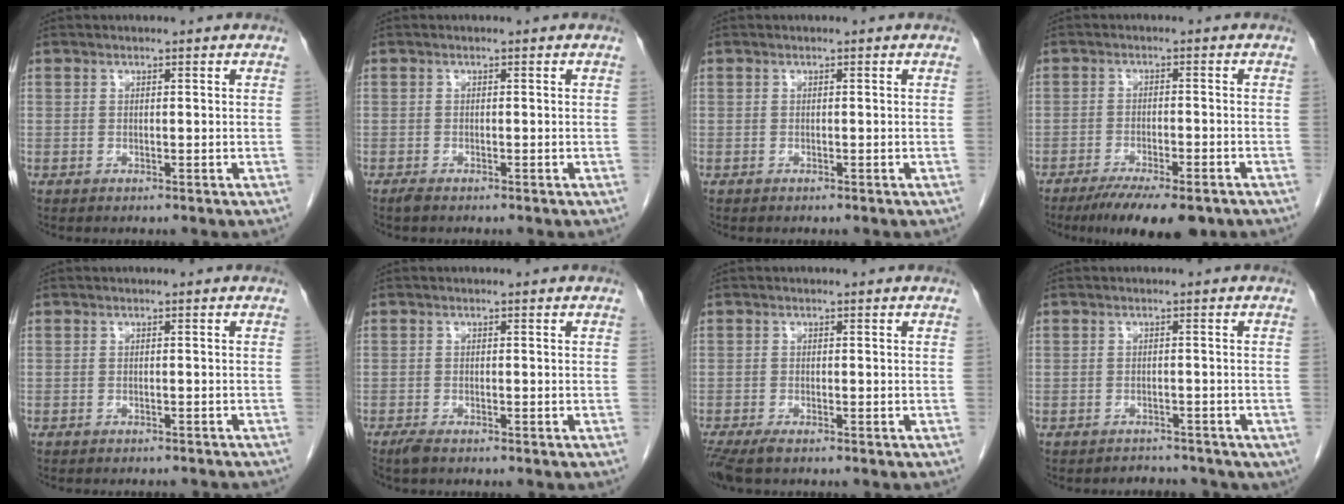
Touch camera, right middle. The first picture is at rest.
{"total": 0.7, "force": [-0.6, 0.1, 0.4], "torque": [-0.013, -0.002, -0.012]}
{"total": 0.0}
{"total": 10.6, "force": [-7.9, 2.4, 6.6], "torque": [-0.091, -0.014, -0.117]}
{"total": 5.3, "force": [-5.0, 1.2, 1.5], "torque": [-0.016, -0.007, -0.056]}
{"total": 1.5, "force": [-1.2, 0.3, 0.8], "torque": [-0.022, -0.004, -0.023]}
{"total": 3.3, "force": [-2.5, 0.6, 2.1], "torque": [-0.038, -0.010, -0.045]}
{"total": 3.4, "force": [-2.8, 1.9, 0.0], "torque": [0.005, 0.009, -0.033]}